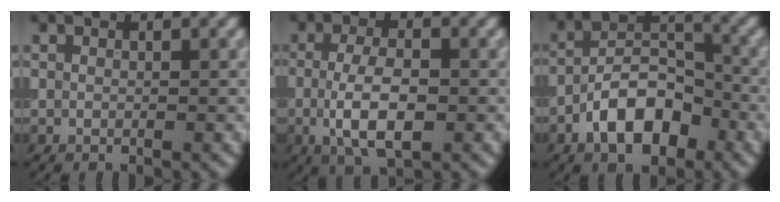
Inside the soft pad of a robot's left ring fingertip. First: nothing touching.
{"total": 5.5, "force": [-1.2, 2.3, 4.8], "torque": [-0.095, -0.004, -0.024]}
{"total": 7.2, "force": [-3.5, 3.7, 5.1], "torque": [-0.077, 0.010, -0.068]}